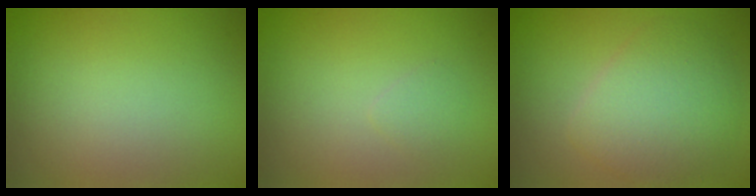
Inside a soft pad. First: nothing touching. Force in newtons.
{"total": 0.8, "press": 0.8, "slide": 0.1}
{"total": 5.0, "press": 5.0, "slide": 0.1}